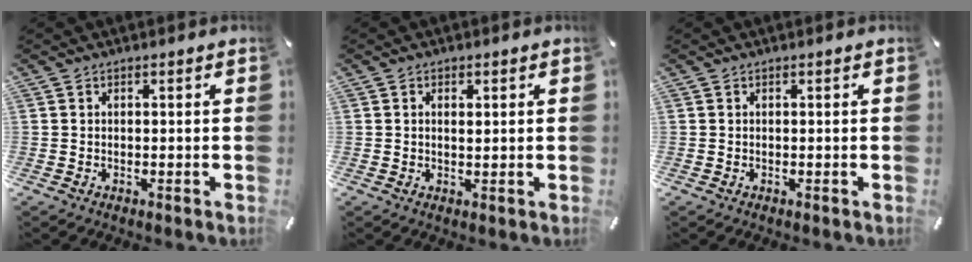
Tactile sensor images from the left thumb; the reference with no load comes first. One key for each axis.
{"total": 1.3, "fx": 0.4, "fy": 0.7, "fz": 1.0, "tx": -0.013, "ty": 0.000, "tz": 0.005}
{"total": 0.0}